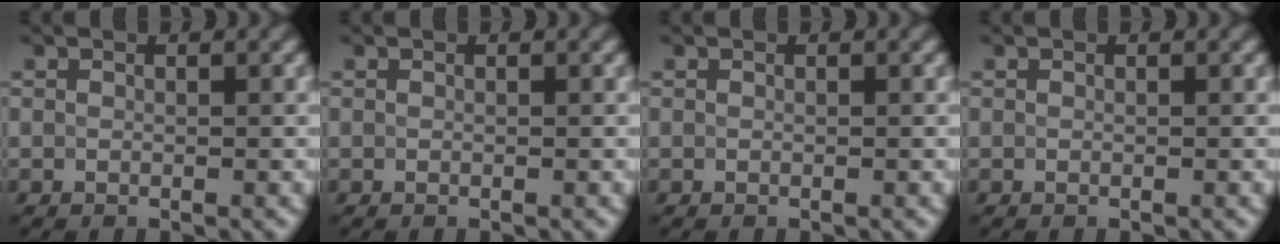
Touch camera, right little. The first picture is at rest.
{"total": 0.0}
{"total": 0.0}
{"total": 0.0}